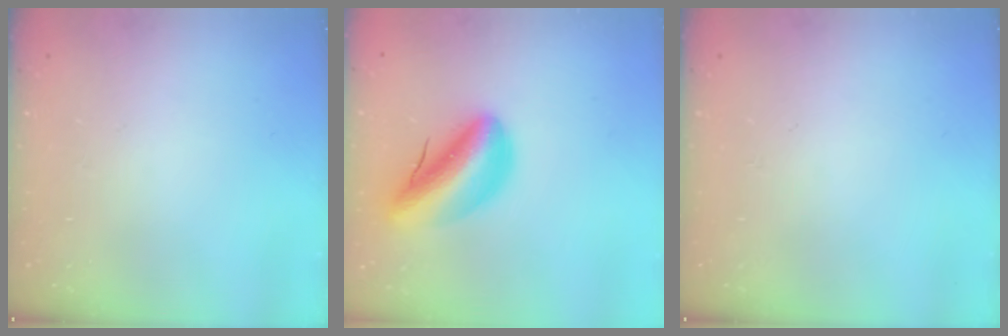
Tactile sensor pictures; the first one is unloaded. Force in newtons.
{"total": 12.1, "press": 11.6, "slide": 3.4}
{"total": 0.0}